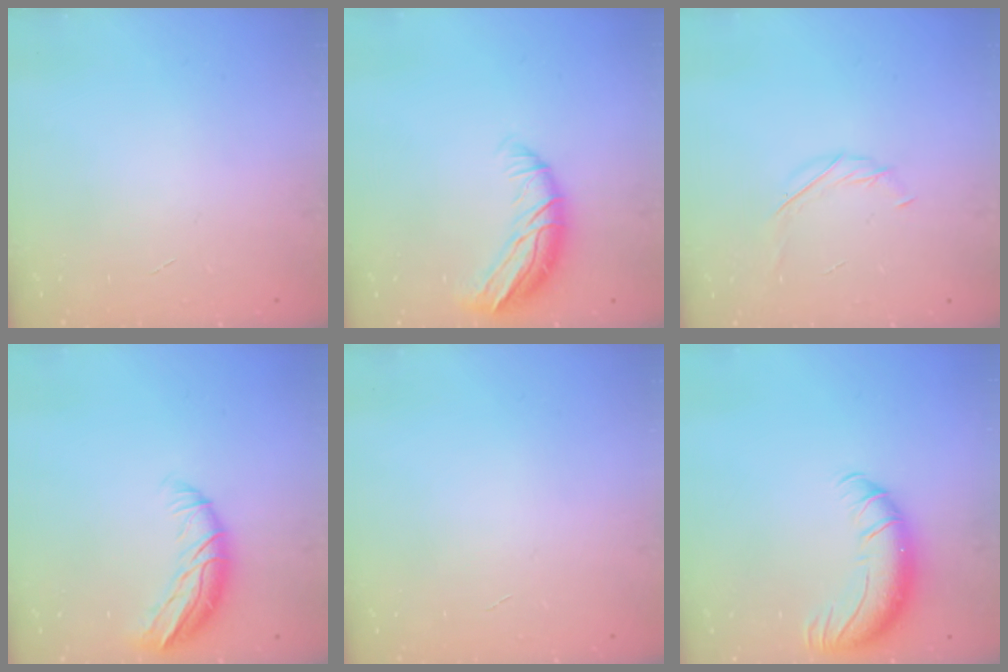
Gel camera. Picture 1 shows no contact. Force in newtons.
{"total": 10.4, "press": 10.2, "slide": 1.7}
{"total": 4.0, "press": 3.9, "slide": 1.0}
{"total": 9.4, "press": 9.1, "slide": 2.4}
{"total": 0.0}
{"total": 11.2, "press": 10.8, "slide": 2.9}